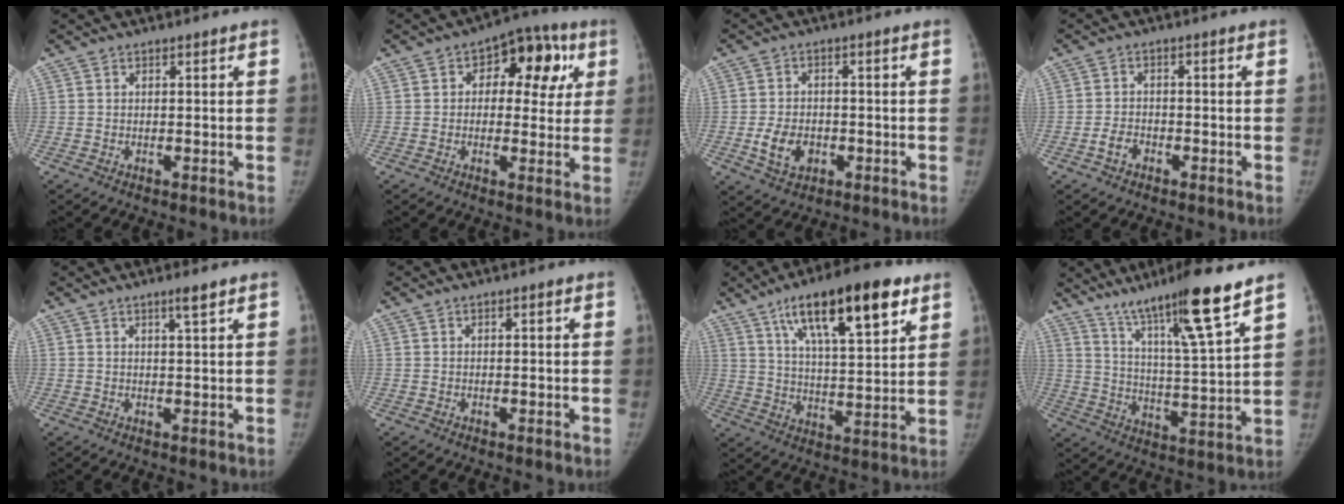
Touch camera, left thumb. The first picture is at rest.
{"total": 12.8, "force": [3.6, 7.9, 9.3], "torque": [-0.062, 0.020, 0.043]}
{"total": 6.4, "force": [-2.0, 4.6, 4.0], "torque": [-0.064, 0.007, -0.030]}
{"total": 2.9, "force": [-1.6, 1.9, 1.4], "torque": [-0.024, 0.016, -0.029]}
{"total": 2.4, "force": [1.6, -0.1, 1.9], "torque": [-0.032, -0.012, 0.029]}
{"total": 0.5, "force": [0.2, 0.1, 0.5], "torque": [-0.009, 0.002, 0.003]}
{"total": 20.0, "force": [10.8, 6.2, 15.6], "torque": [-0.223, -0.030, 0.177]}
{"total": 16.6, "force": [11.4, 0.4, 12.0], "torque": [-0.192, -0.061, 0.193]}